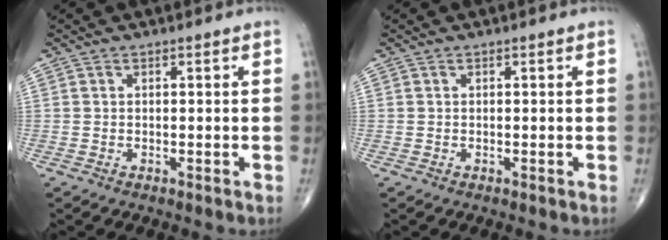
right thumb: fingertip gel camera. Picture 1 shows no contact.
{"total": 0.0}